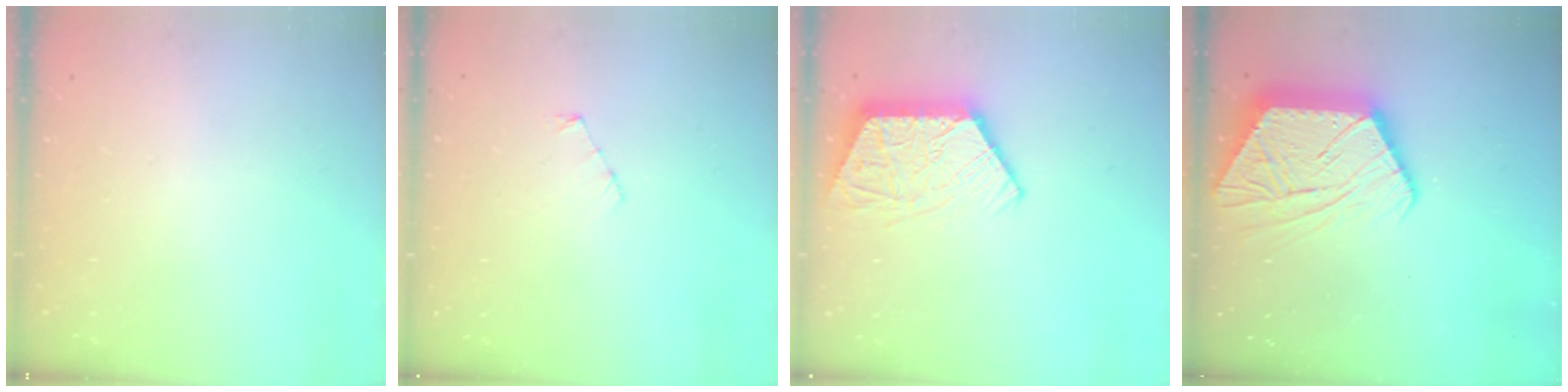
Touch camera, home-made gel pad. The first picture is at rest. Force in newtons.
{"total": 3.0, "press": 3.0, "slide": 0.3}
{"total": 11.2, "press": 11.2, "slide": 1.0}
{"total": 16.9, "press": 16.9, "slide": 1.2}